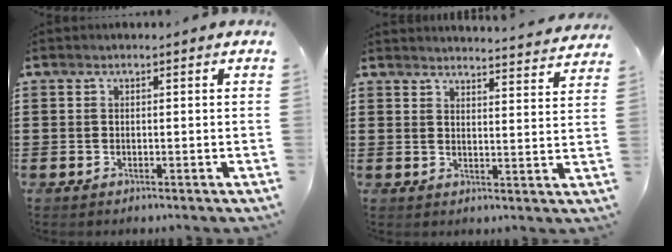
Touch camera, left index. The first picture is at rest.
{"total": 3.6, "force": [3.5, -0.7, 0.1], "torque": [-0.008, -0.029, 0.058]}